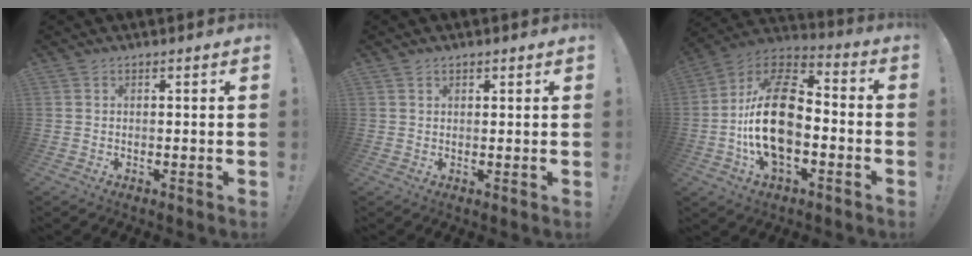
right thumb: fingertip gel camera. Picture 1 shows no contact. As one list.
[{"total": 1.1, "force": [0.8, 0.6, 0.4], "torque": [-0.008, 0.001, 0.016]}, {"total": 22.2, "force": [-3.1, 12.9, 17.7], "torque": [-0.325, 0.025, -0.050]}]